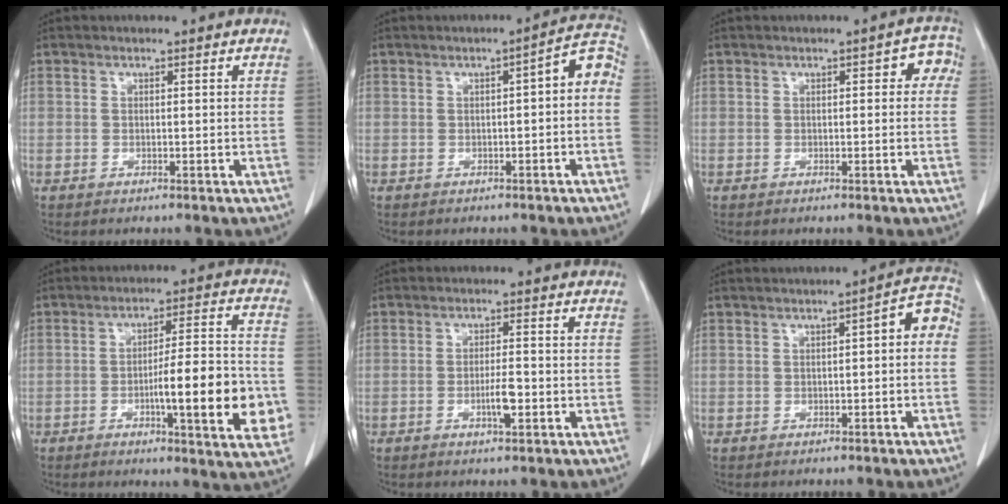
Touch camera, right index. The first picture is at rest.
{"total": 4.9, "force": [-0.4, 1.3, 4.7], "torque": [-0.053, 0.029, -0.011]}
{"total": 3.3, "force": [0.5, 1.8, 2.7], "torque": [-0.019, 0.025, 0.000]}
{"total": 14.6, "force": [-3.6, 1.7, 14.1], "torque": [-0.193, 0.001, -0.051]}
{"total": 3.5, "force": [-1.2, 0.5, 3.3], "torque": [-0.058, 0.000, -0.020]}
{"total": 4.4, "force": [-0.1, 1.4, 4.2], "torque": [-0.046, 0.029, -0.008]}